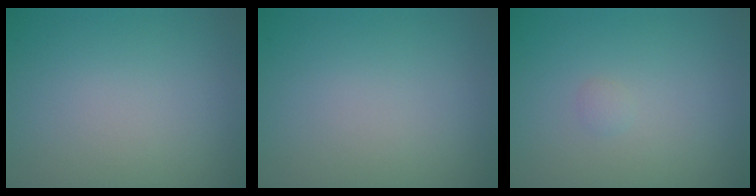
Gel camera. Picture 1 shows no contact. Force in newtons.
{"total": 0.0}
{"total": 0.5, "press": 0.5, "slide": 0.1}